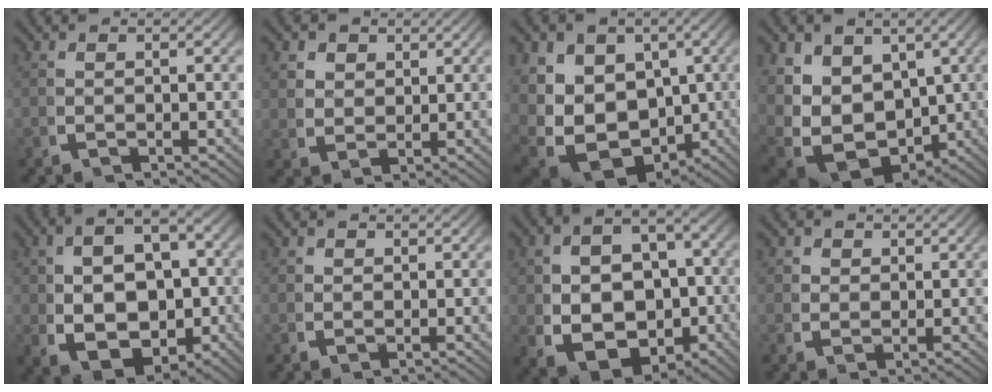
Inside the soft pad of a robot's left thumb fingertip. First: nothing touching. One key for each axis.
{"total": 3.1, "fx": 1.6, "fy": 2.3, "fz": 1.3, "tx": -0.023, "ty": -0.008, "tz": 0.034}
{"total": 14.0, "fx": -3.1, "fy": 10.6, "fz": 8.6, "tx": -0.203, "ty": -0.072, "tz": -0.023}
{"total": 12.6, "fx": -2.7, "fy": 9.2, "fz": 8.3, "tx": -0.197, "ty": -0.067, "tz": -0.016}
{"total": 11.2, "fx": -1.0, "fy": 7.9, "fz": 7.9, "tx": -0.148, "ty": -0.029, "tz": -0.006}
{"total": 0.7, "fx": 0.5, "fy": 0.5, "fz": 0.1, "tx": 0.004, "ty": 0.001, "tz": 0.012}
{"total": 11.6, "fx": -1.9, "fy": 8.6, "fz": 7.6, "tx": -0.155, "ty": -0.048, "tz": -0.012}
{"total": 1.9, "fx": 1.0, "fy": 1.4, "fz": 0.7, "tx": -0.006, "ty": -0.002, "tz": 0.019}